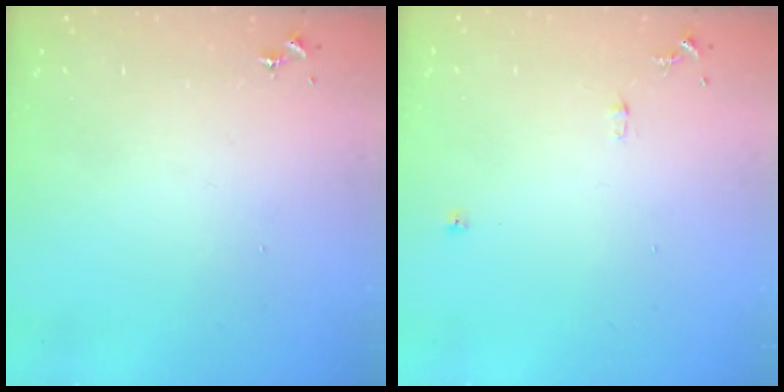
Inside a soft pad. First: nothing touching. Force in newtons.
{"total": 6.1, "press": 6.1, "slide": 0.7}